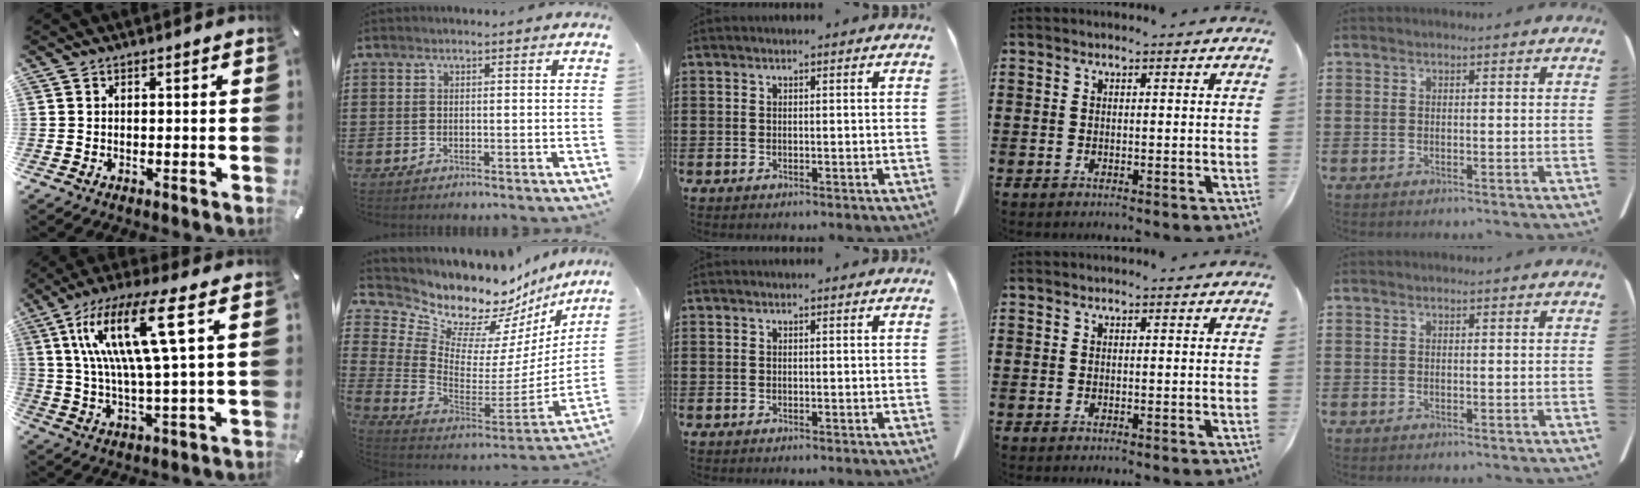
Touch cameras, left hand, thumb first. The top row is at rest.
{"thumb": {"total": 17.1, "force": [5.9, 3.1, 15.7], "torque": [-0.330, -0.004, 0.085]}, "index": {"total": 9.6, "force": [8.3, 4.5, 1.6], "torque": [-0.070, -0.080, 0.144]}}